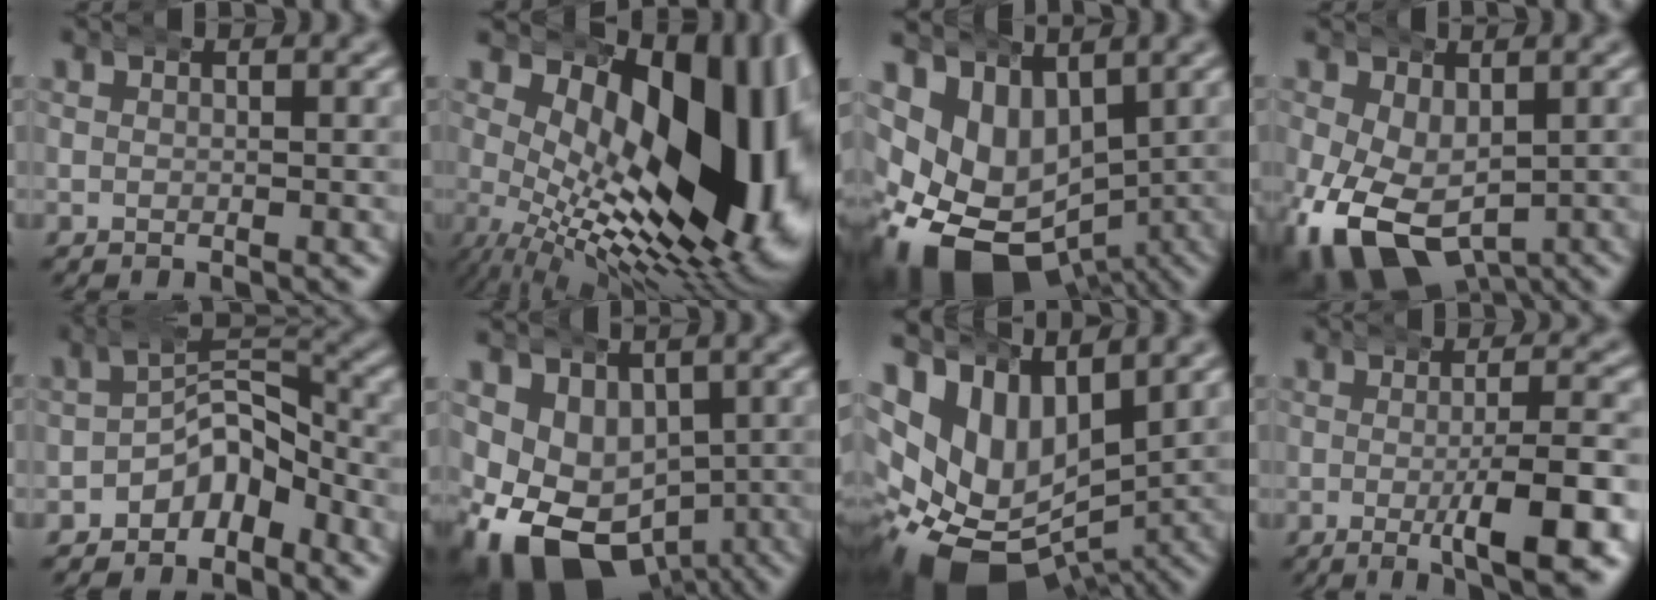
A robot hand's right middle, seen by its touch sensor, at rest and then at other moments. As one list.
[{"total": 21.2, "force": [1.5, 11.1, 18.0], "torque": [-0.240, -0.033, 0.049]}, {"total": 15.8, "force": [-4.7, 12.0, 9.0], "torque": [-0.197, -0.077, -0.052]}, {"total": 10.4, "force": [-3.9, 7.4, 6.3], "torque": [-0.144, -0.074, -0.034]}, {"total": 5.6, "force": [-2.1, 3.7, 3.7], "torque": [-0.032, 0.006, -0.044]}, {"total": 14.0, "force": [-4.3, 10.9, 7.6], "torque": [-0.171, -0.075, -0.048]}, {"total": 16.5, "force": [-2.3, 12.7, 10.3], "torque": [-0.219, -0.067, -0.016]}, {"total": 6.0, "force": [-1.2, 0.8, 5.9], "torque": [-0.075, 0.002, -0.018]}]